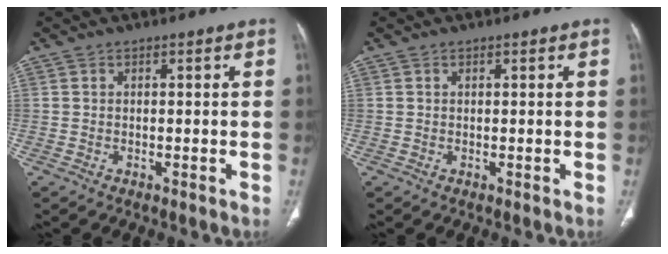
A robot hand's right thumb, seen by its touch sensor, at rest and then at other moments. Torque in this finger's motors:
{"motor_torque": [0.00, 0.27, -0.23, -0.02, 0.04]}